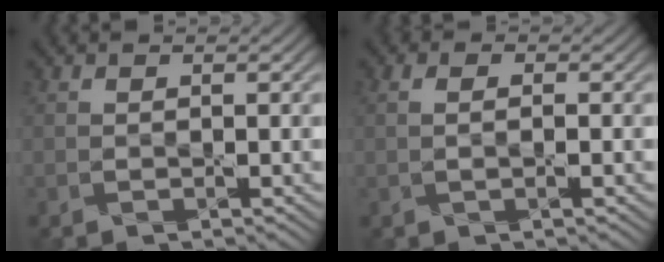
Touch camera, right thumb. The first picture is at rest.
{"total": 1.9, "force": [0.2, 0.9, 1.6], "torque": [-0.016, -0.004, -0.003]}